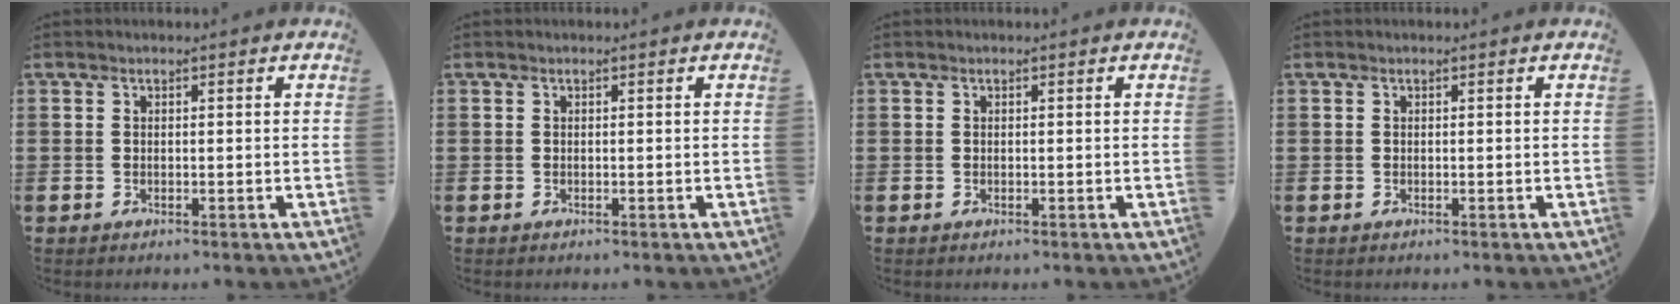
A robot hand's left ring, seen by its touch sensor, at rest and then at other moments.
{"total": 0.0}
{"total": 0.0}
{"total": 0.0}